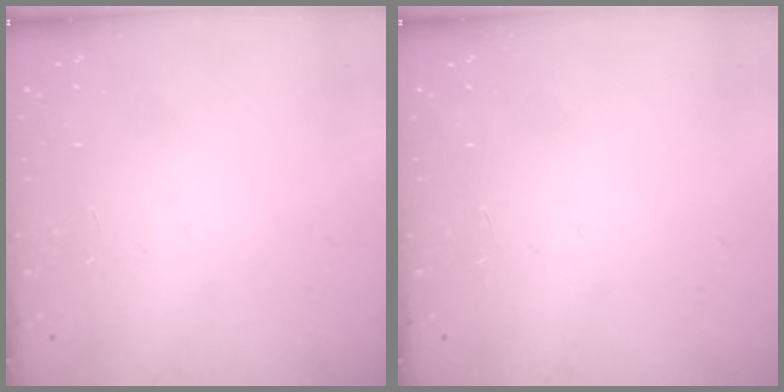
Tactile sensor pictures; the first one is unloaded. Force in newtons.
{"total": 0.0}